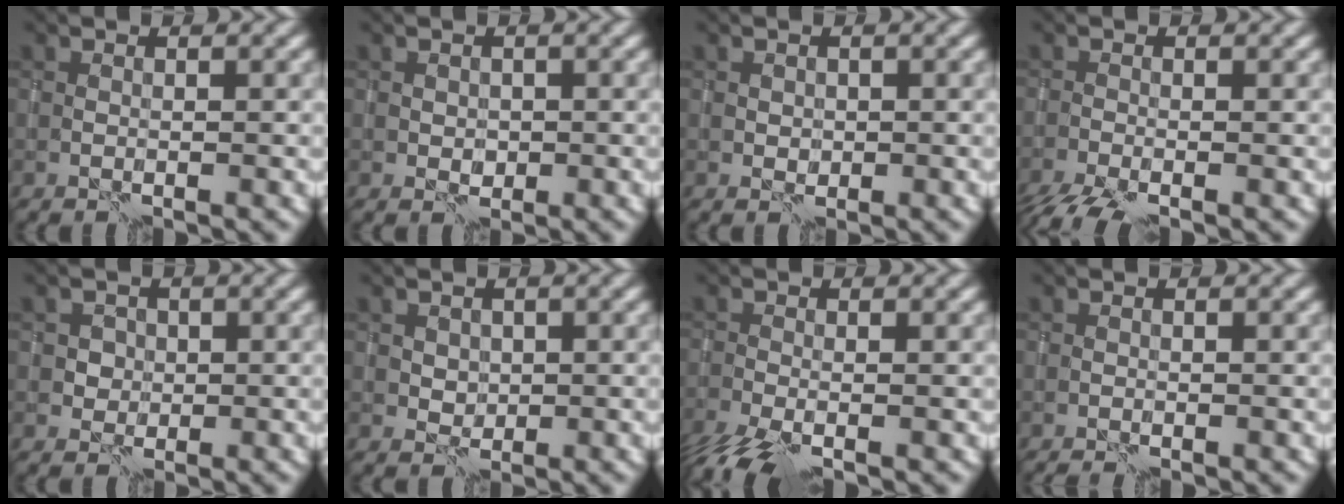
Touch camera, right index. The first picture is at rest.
{"total": 1.1, "force": [0.0, 1.1, 0.3], "torque": [-0.005, -0.001, 0.003]}
{"total": 0.9, "force": [0.1, 0.9, 0.1], "torque": [-0.002, 0.001, 0.005]}
{"total": 2.4, "force": [-1.9, 0.6, 1.3], "torque": [-0.028, -0.007, -0.042]}
{"total": 1.8, "force": [0.4, 1.8, 0.1], "torque": [0.012, 0.007, 0.003]}
{"total": 1.3, "force": [0.5, 1.2, 0.0], "torque": [-0.001, 0.001, 0.011]}
{"total": 4.6, "force": [-3.0, 1.8, 3.1], "torque": [-0.072, -0.022, -0.056]}
{"total": 0.9, "force": [-0.6, 0.2, 0.6], "torque": [-0.013, 0.000, -0.007]}